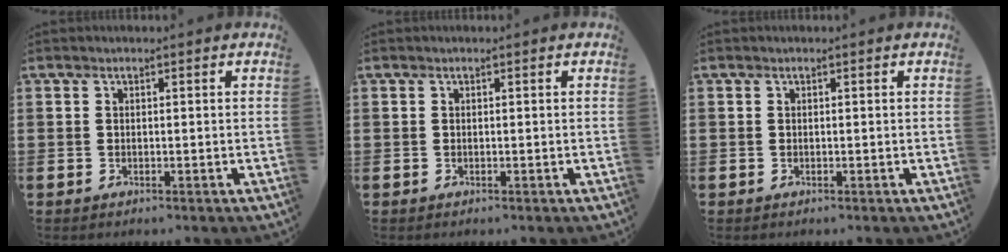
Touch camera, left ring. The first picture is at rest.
{"total": 0.0}
{"total": 0.0}